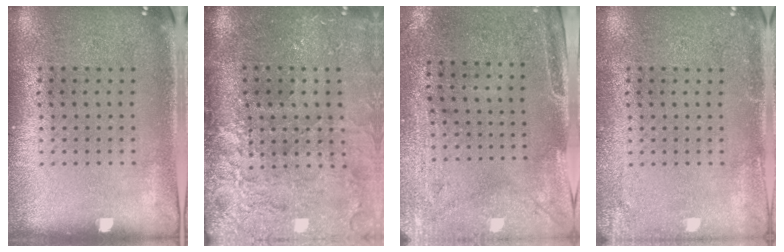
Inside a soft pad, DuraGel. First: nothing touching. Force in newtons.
{"total": 4.6, "press": 3.6, "slide": 2.8}
{"total": 3.0, "press": 2.4, "slide": 1.7}
{"total": 1.8, "press": 1.8, "slide": 0.2}